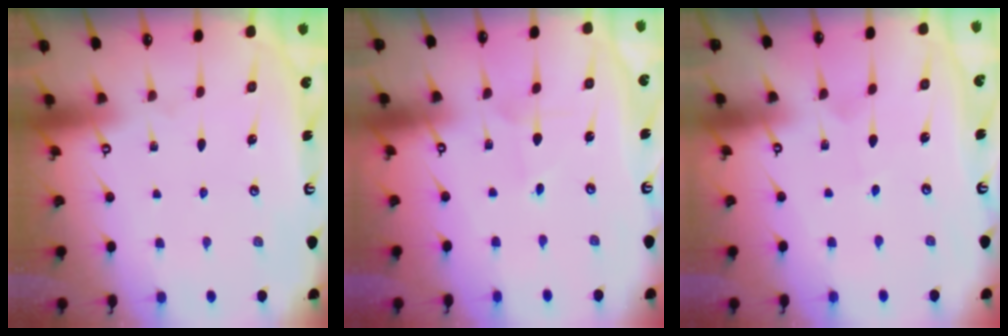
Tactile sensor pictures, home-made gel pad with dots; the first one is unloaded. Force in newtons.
{"total": 1.2, "press": 1.2, "slide": 0.1}
{"total": 2.2, "press": 2.2, "slide": 0.2}